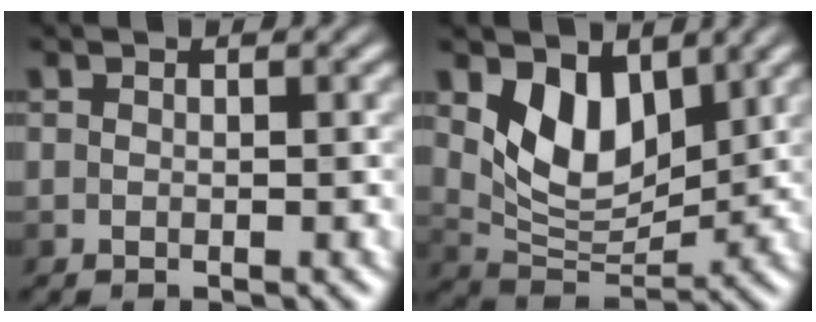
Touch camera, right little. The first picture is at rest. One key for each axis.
{"total": 5.2, "fx": 2.3, "fy": 3.1, "fz": 3.4, "tx": -0.069, "ty": -0.015, "tz": 0.039}